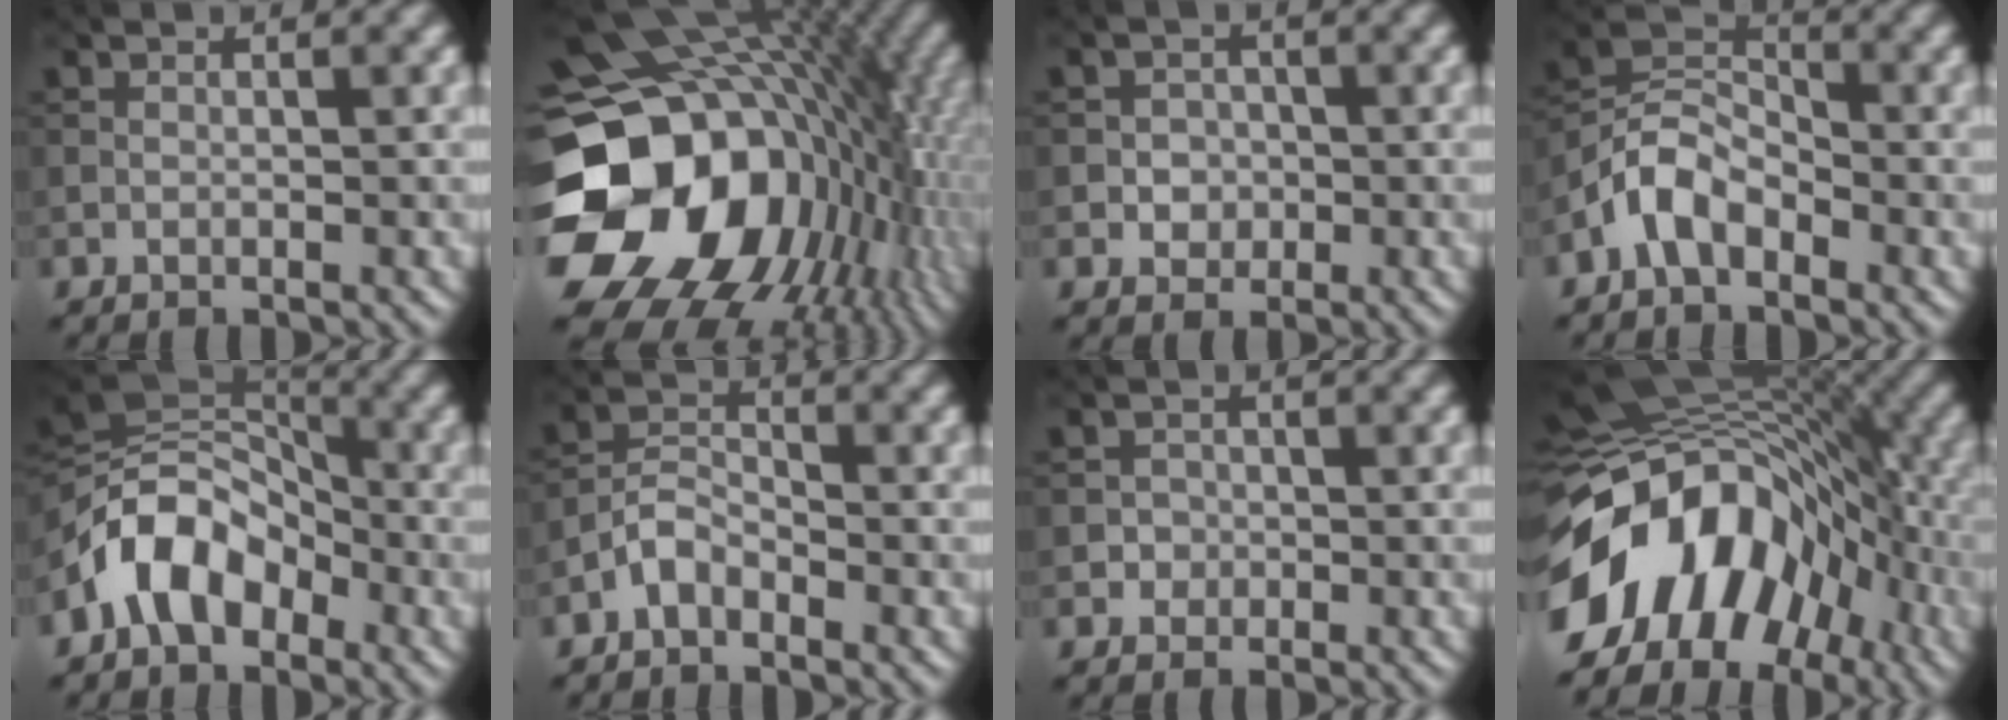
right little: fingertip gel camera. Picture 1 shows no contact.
{"total": 19.2, "force": [-1.7, 14.7, 12.3], "torque": [-0.238, -0.009, -0.016]}
{"total": 2.3, "force": [-0.3, 2.1, 0.7], "torque": [0.003, -0.001, -0.017]}
{"total": 4.7, "force": [-2.7, 2.8, 2.7], "torque": [-0.053, 0.013, -0.067]}
{"total": 7.5, "force": [-3.6, 4.8, 4.5], "torque": [-0.073, 0.013, -0.084]}
{"total": 2.5, "force": [-1.7, 1.3, 1.3], "torque": [-0.025, 0.011, -0.041]}
{"total": 1.3, "force": [-0.2, 1.3, 0.2], "torque": [0.015, -0.001, -0.006]}
{"total": 14.9, "force": [-6.2, 10.0, 9.1], "torque": [-0.155, 0.012, -0.124]}